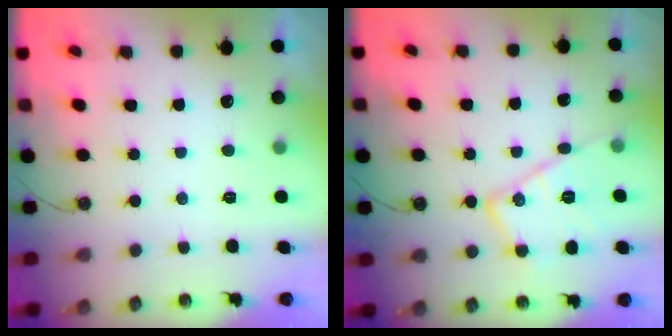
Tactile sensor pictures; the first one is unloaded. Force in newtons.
{"total": 15.4, "press": 15.4, "slide": 0.7}